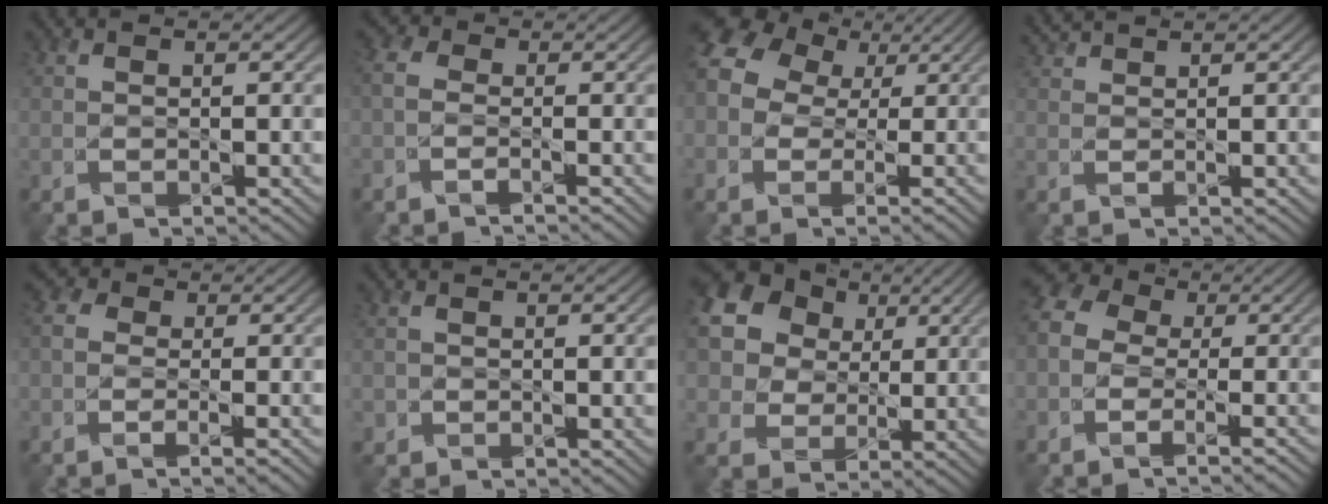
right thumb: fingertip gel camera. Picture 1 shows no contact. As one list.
[{"total": 2.5, "force": [-1.2, 1.3, 1.7], "torque": [-0.048, 0.001, -0.035]}, {"total": 10.0, "force": [1.1, 8.1, 5.7], "torque": [-0.142, 0.008, 0.012]}, {"total": 1.8, "force": [1.7, 0.1, 0.6], "torque": [-0.023, 0.007, 0.041]}, {"total": 3.6, "force": [-1.3, 2.1, 2.7], "torque": [-0.050, -0.002, -0.030]}, {"total": 0.9, "force": [-0.5, 0.8, 0.0], "torque": [0.004, -0.005, -0.013]}, {"total": 18.5, "force": [7.3, 15.1, 7.8], "torque": [-0.245, 0.030, 0.134]}, {"total": 8.1, "force": [-2.6, 5.9, 4.9], "torque": [-0.119, -0.008, -0.050]}]